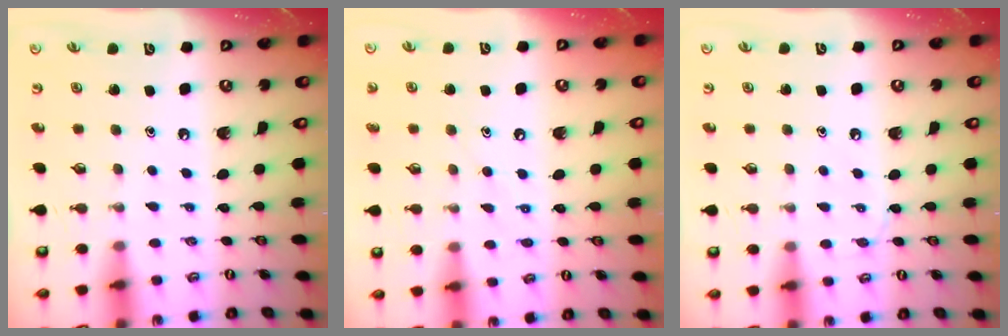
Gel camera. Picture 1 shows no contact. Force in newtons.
{"total": 7.3, "press": 7.3, "slide": 0.4}
{"total": 6.4, "press": 6.3, "slide": 0.8}